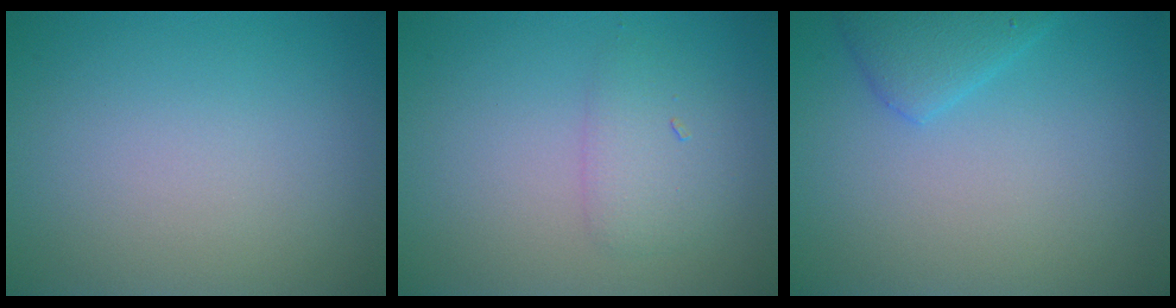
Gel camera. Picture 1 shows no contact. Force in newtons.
{"total": 2.1, "press": 2.1, "slide": 0.1}
{"total": 2.4, "press": 2.4, "slide": 0.2}